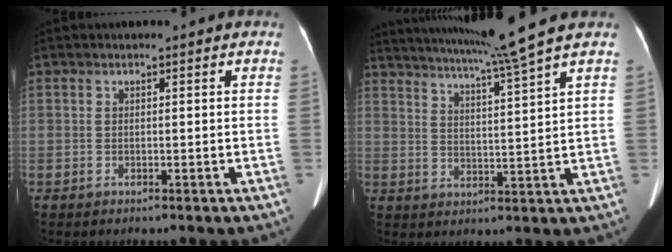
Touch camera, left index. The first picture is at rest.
{"total": 10.7, "force": [9.0, -2.9, 5.0], "torque": [-0.088, -0.022, 0.139]}